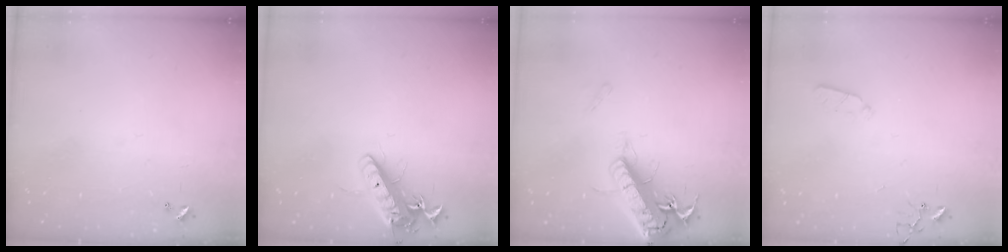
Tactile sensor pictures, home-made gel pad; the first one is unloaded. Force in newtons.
{"total": 14.7, "press": 14.4, "slide": 2.8}
{"total": 20.1, "press": 19.7, "slide": 3.9}
{"total": 3.5, "press": 3.4, "slide": 0.5}